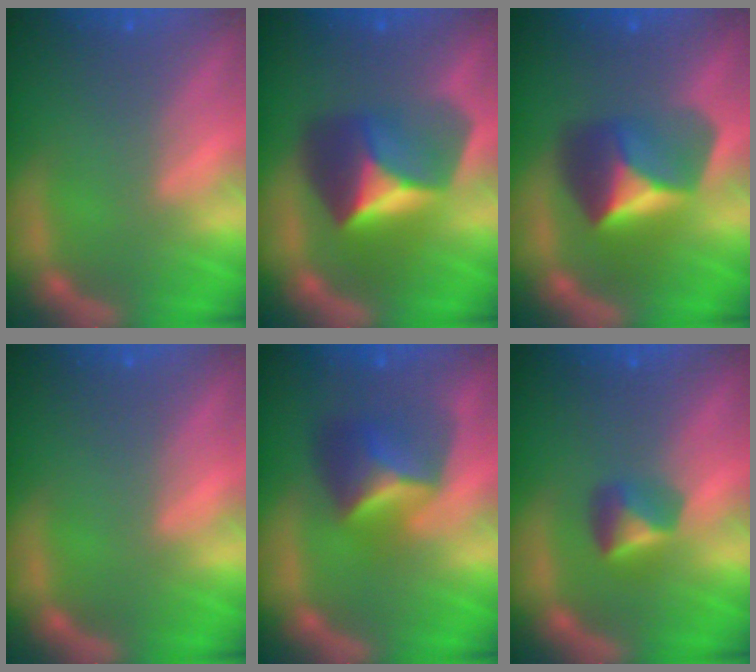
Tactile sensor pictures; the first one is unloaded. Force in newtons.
{"total": 6.9}
{"total": 5.9}
{"total": 0.0}
{"total": 4.9}
{"total": 2.4}